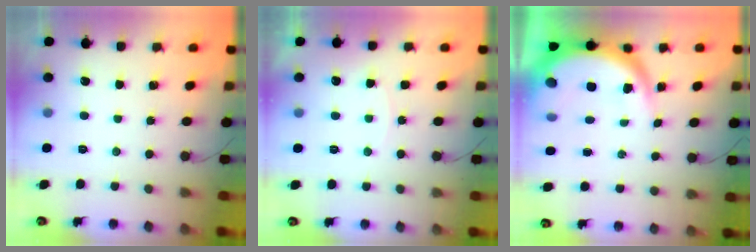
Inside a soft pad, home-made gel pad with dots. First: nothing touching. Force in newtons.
{"total": 5.1, "press": 5.1, "slide": 0.6}
{"total": 9.0, "press": 8.9, "slide": 1.3}